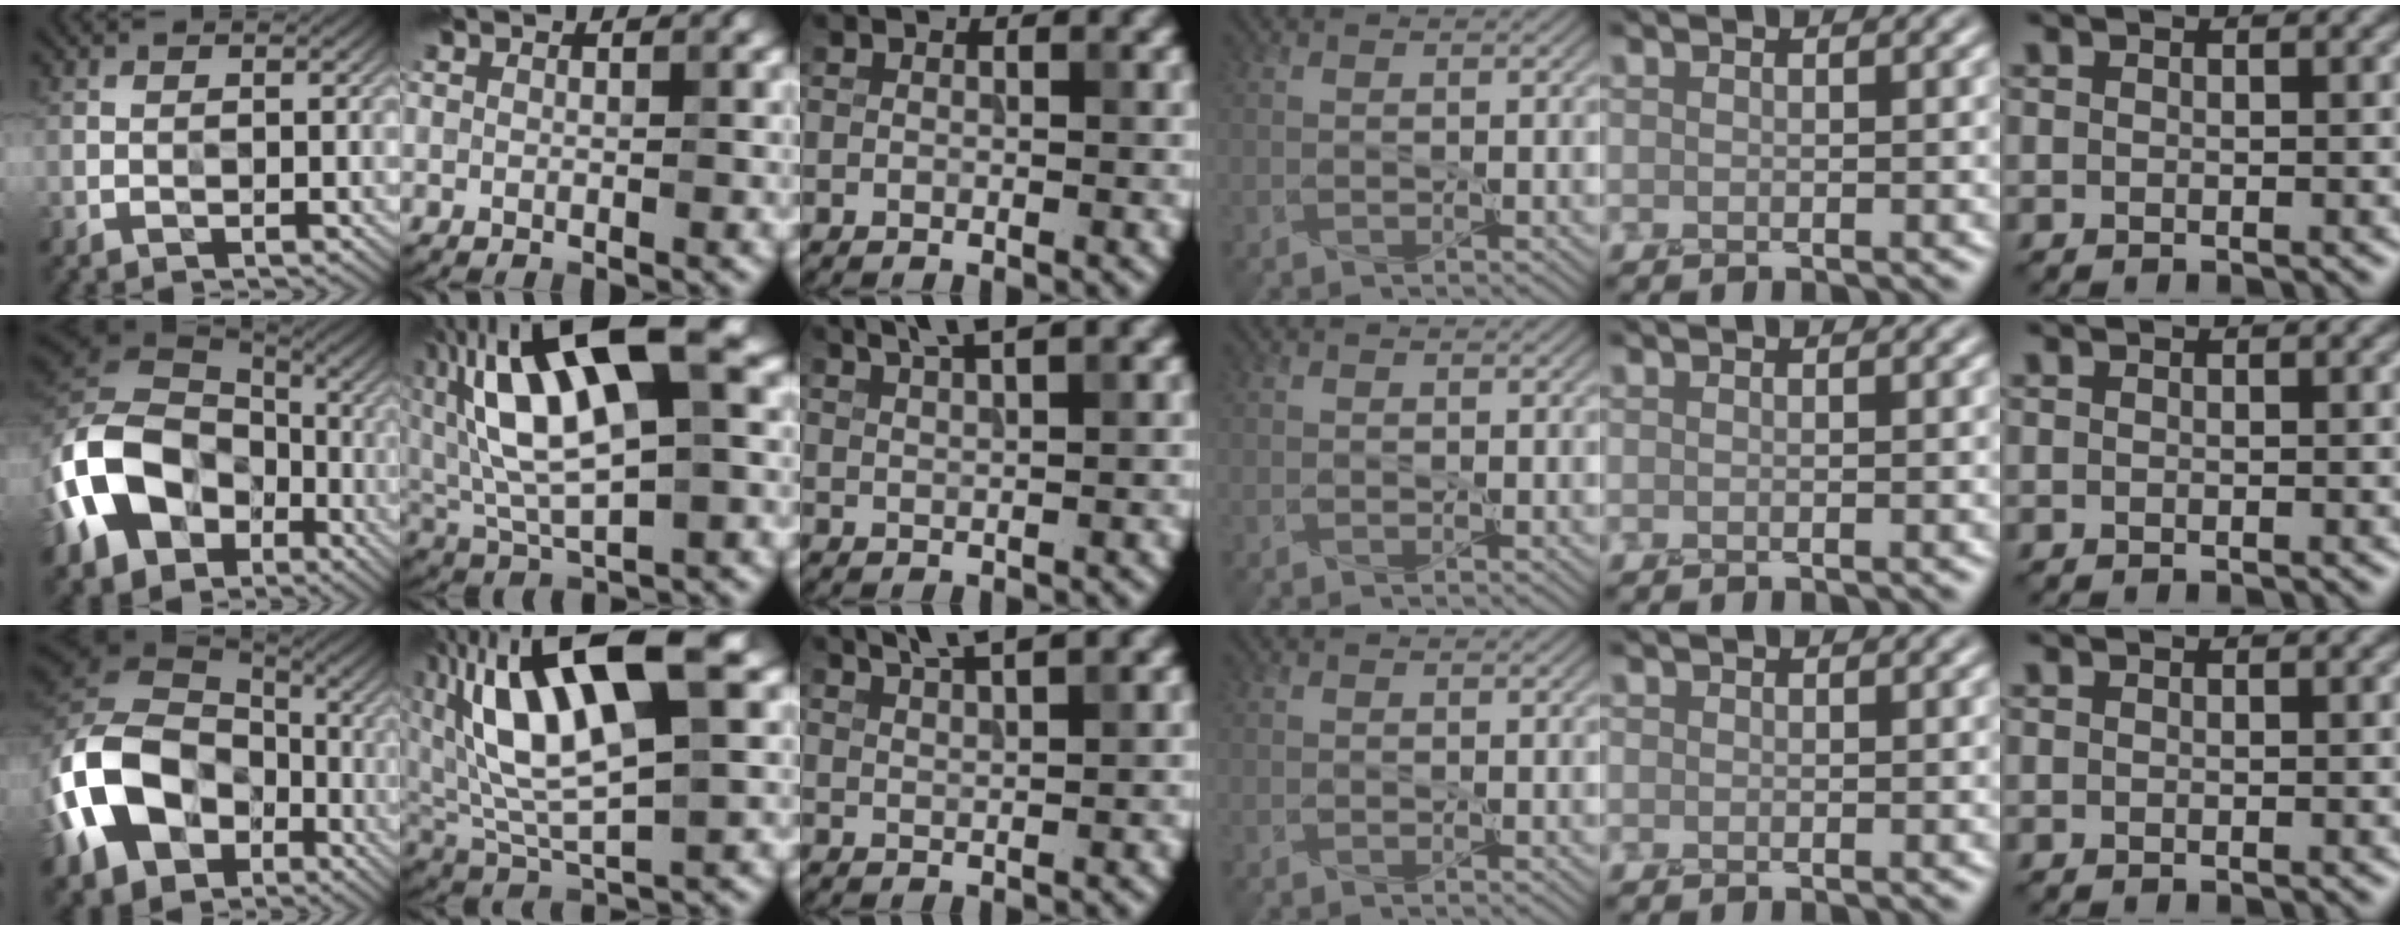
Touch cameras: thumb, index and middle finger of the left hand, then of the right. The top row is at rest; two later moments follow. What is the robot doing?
{"motion": "peel", "object": "sticker"}